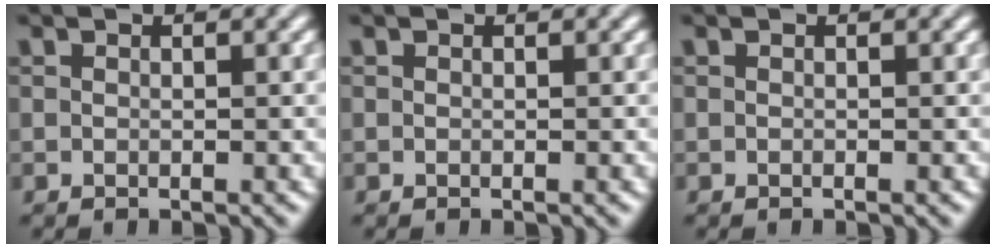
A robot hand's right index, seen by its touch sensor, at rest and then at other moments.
{"total": 0.0}
{"total": 0.0}